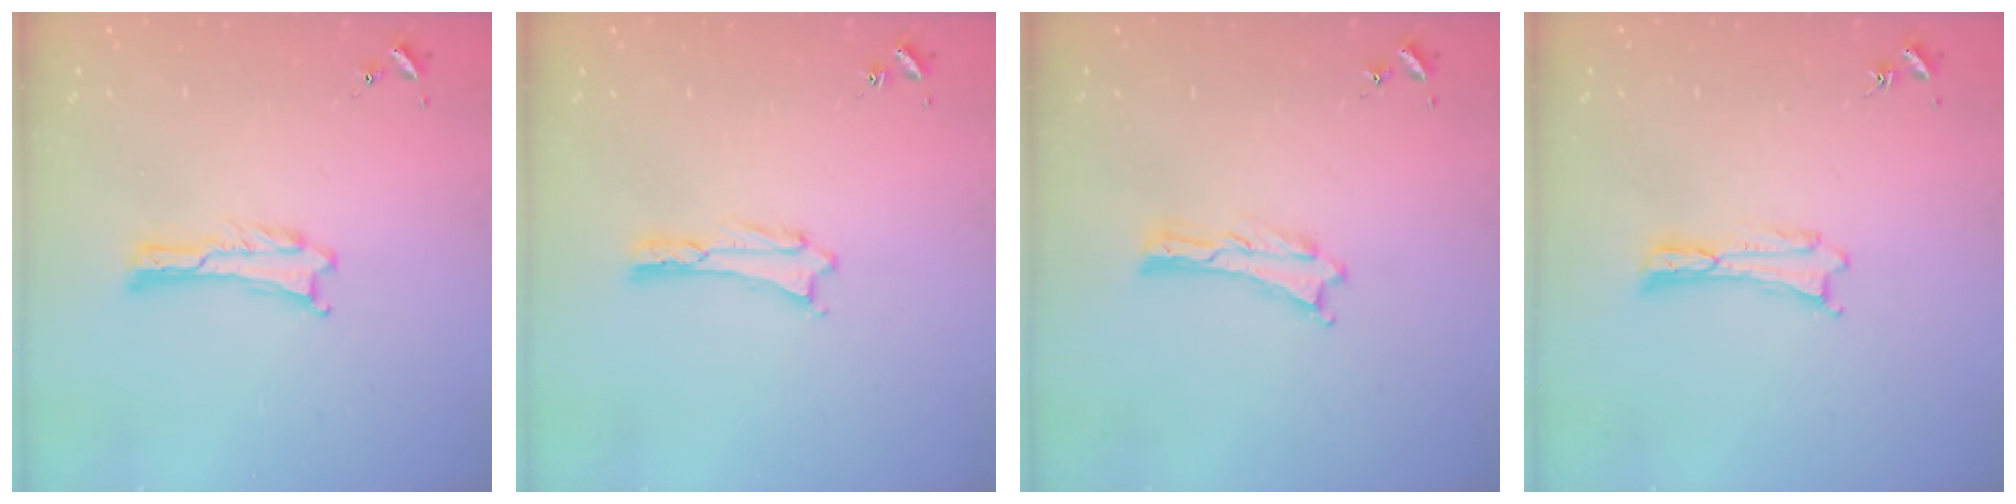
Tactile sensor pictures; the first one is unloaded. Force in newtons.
{"total": 0.5, "press": 0.5, "slide": 0.2}
{"total": 0.0}
{"total": 0.0}